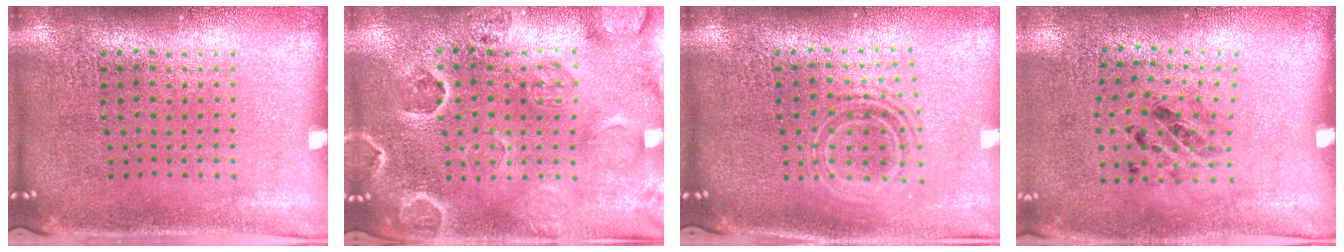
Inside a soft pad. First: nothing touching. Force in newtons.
{"total": 2.8, "press": 2.7, "slide": 0.6}
{"total": 1.7, "press": 1.2, "slide": 1.1}
{"total": 1.2, "press": 0.6, "slide": 1.1}